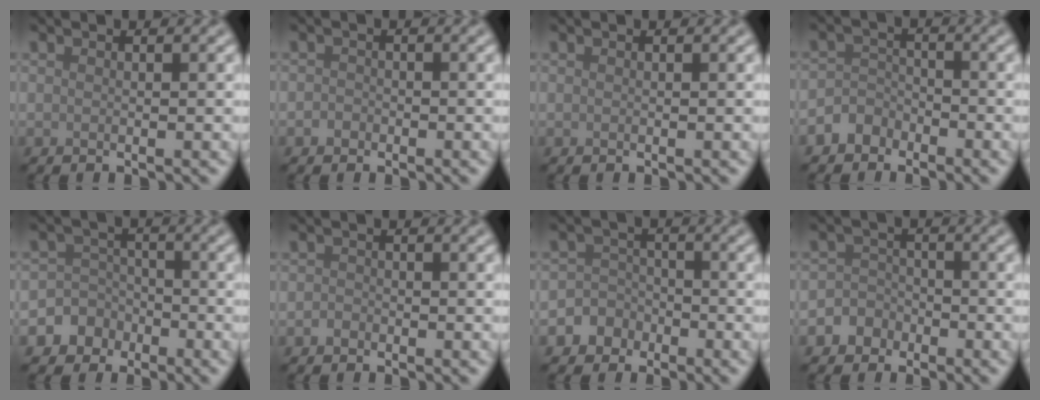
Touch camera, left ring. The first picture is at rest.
{"total": 0.9, "force": [-0.5, 0.7, 0.1], "torque": [0.001, -0.001, -0.010]}
{"total": 0.0}
{"total": 2.1, "force": [-1.6, 1.4, 0.2], "torque": [0.002, 0.011, -0.035]}
{"total": 5.4, "force": [-2.8, 4.7, 0.3], "torque": [0.020, 0.000, -0.068]}
{"total": 0.8, "force": [-0.6, 0.6, 0.1], "torque": [-0.001, 0.000, -0.011]}
{"total": 3.8, "force": [-2.2, 3.1, 0.2], "torque": [0.034, 0.001, -0.051]}
{"total": 3.0, "force": [-1.8, 2.3, 0.2], "torque": [0.029, 0.004, -0.043]}